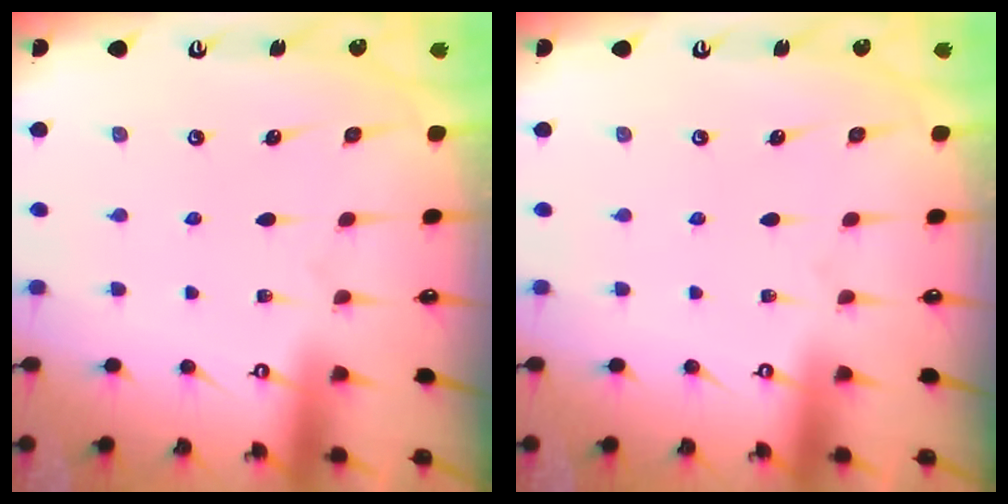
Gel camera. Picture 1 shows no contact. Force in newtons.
{"total": 0.0}